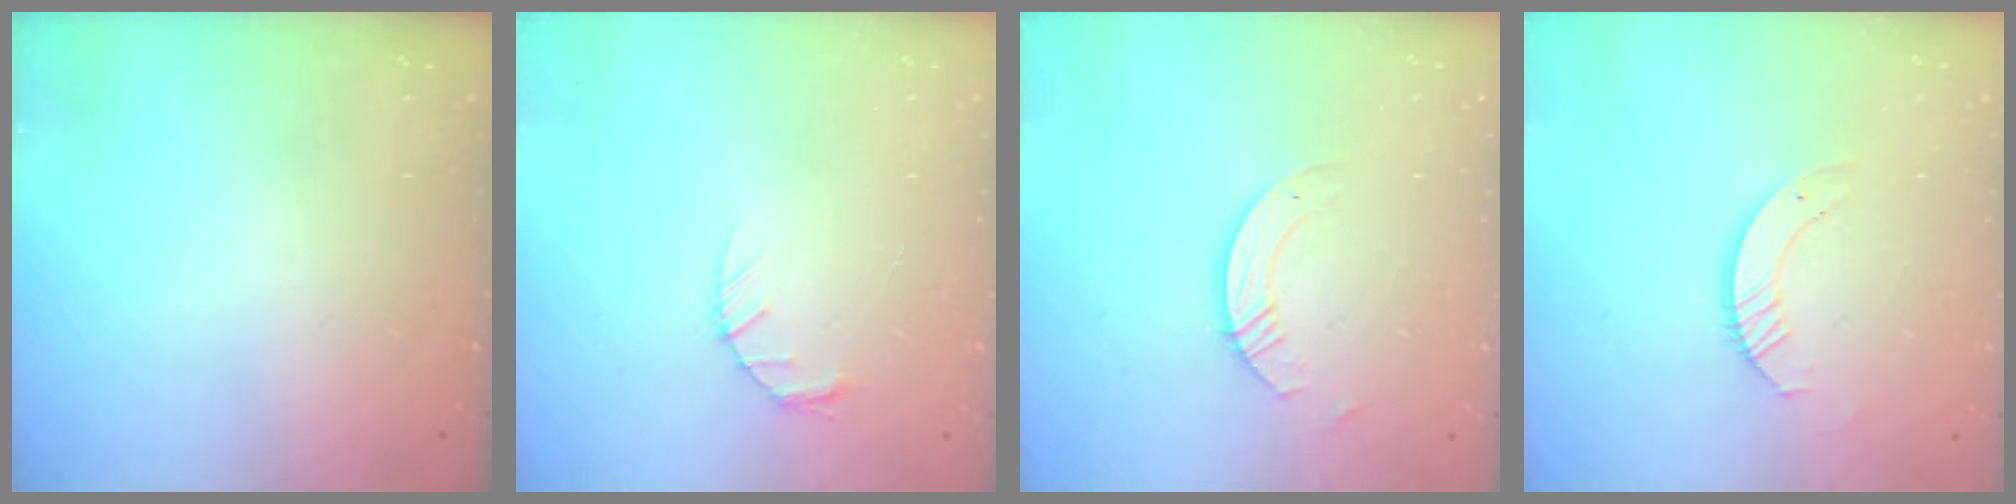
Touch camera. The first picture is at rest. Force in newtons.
{"total": 3.3, "press": 3.3, "slide": 0.5}
{"total": 3.4, "press": 3.3, "slide": 0.3}
{"total": 4.8, "press": 4.8, "slide": 0.5}